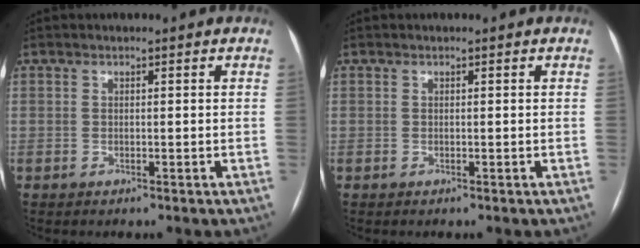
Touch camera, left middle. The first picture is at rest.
{"total": 0.0}